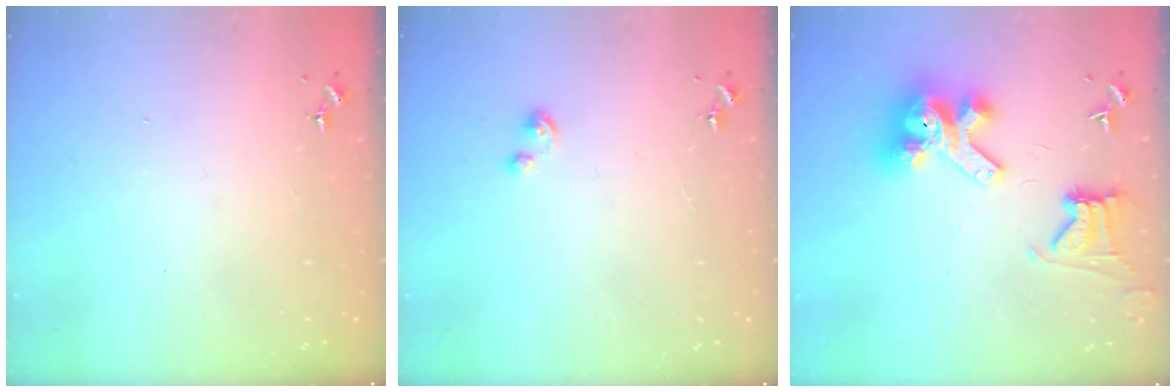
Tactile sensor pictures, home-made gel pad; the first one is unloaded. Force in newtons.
{"total": 3.0, "press": 3.0, "slide": 0.2}
{"total": 13.5, "press": 13.4, "slide": 1.7}